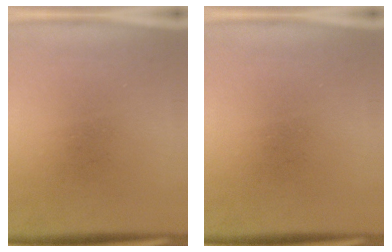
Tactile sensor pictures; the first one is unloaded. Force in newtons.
{"total": 0.0}